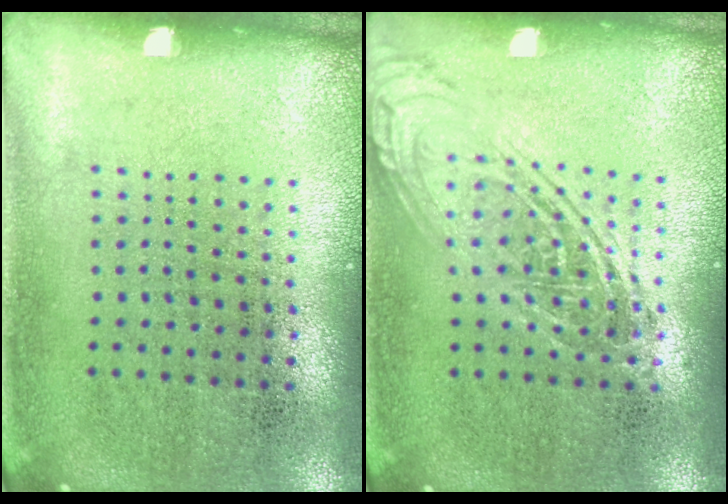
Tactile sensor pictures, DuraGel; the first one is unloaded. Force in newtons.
{"total": 2.5, "press": 2.5, "slide": 0.2}